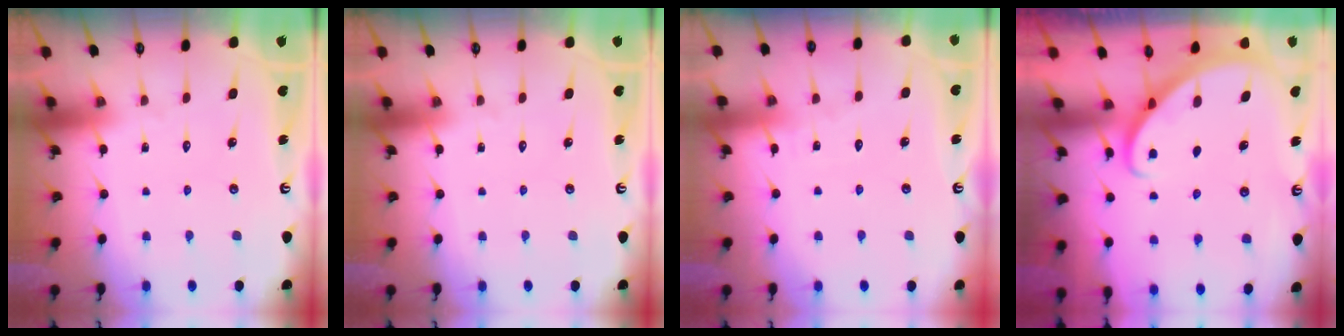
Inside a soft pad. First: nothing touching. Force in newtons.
{"total": 0.0}
{"total": 3.2, "press": 3.2, "slide": 0.4}
{"total": 2.8, "press": 2.8, "slide": 0.2}